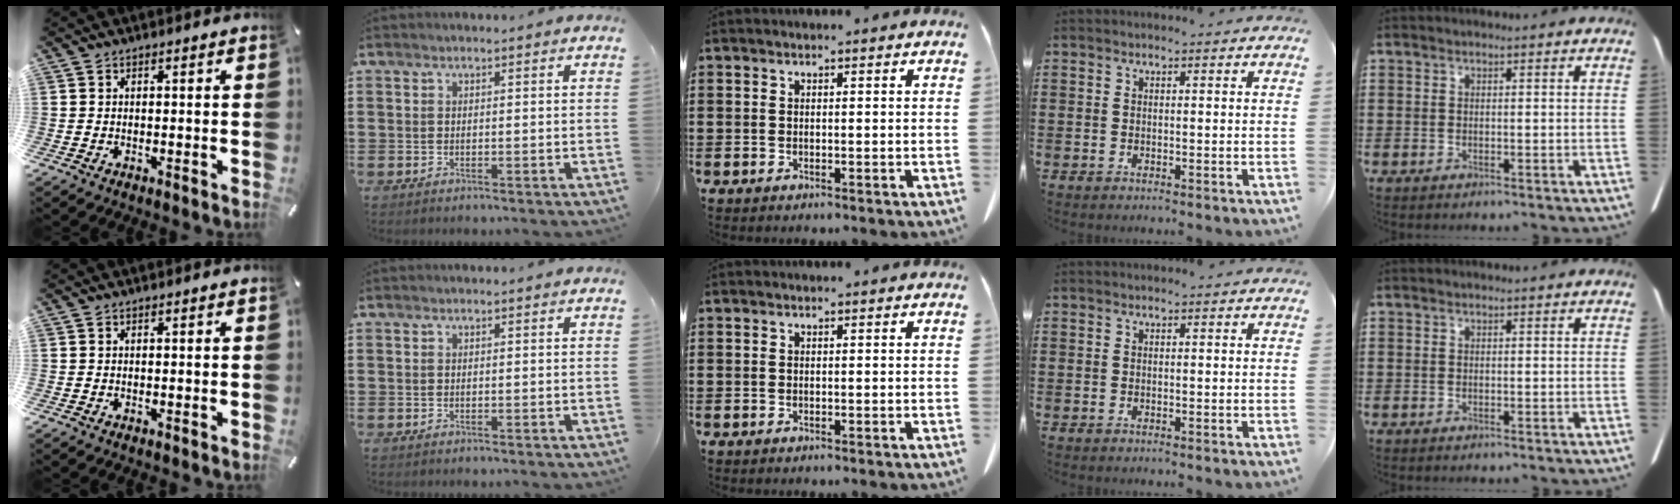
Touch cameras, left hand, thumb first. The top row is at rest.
{}